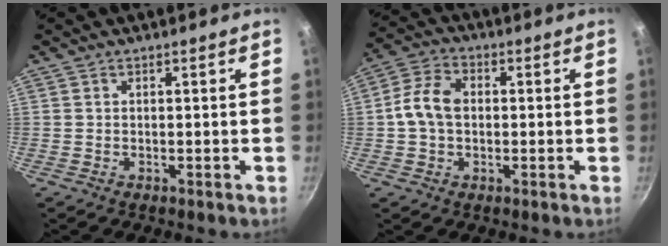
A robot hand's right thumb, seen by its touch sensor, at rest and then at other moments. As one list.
[{"total": 8.0, "force": [0.1, 5.7, 5.6], "torque": [-0.103, 0.022, -0.005]}]